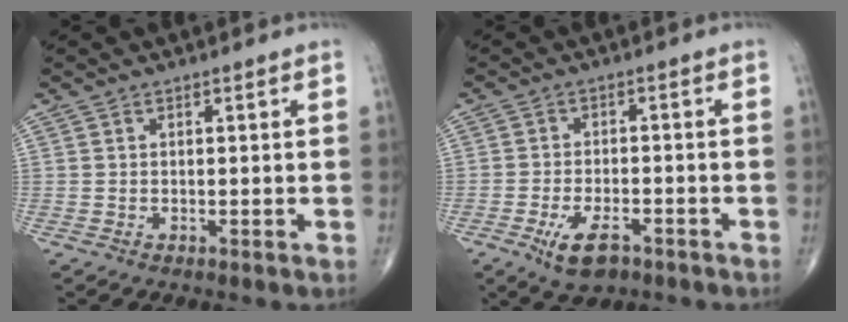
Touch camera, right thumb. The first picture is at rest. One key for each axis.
{"total": 6.6, "fx": -3.6, "fy": 3.2, "fz": 4.5, "tx": -0.077, "ty": 0.011, "tz": -0.057}